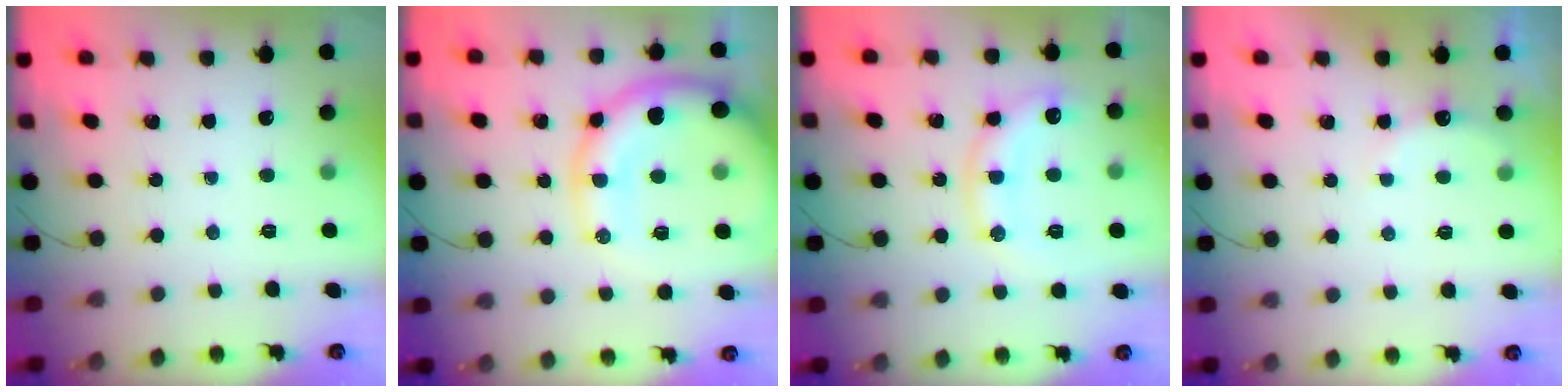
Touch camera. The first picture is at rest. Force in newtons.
{"total": 18.3, "press": 18.1, "slide": 2.4}
{"total": 11.9, "press": 11.9, "slide": 1.0}
{"total": 7.2, "press": 7.1, "slide": 1.1}